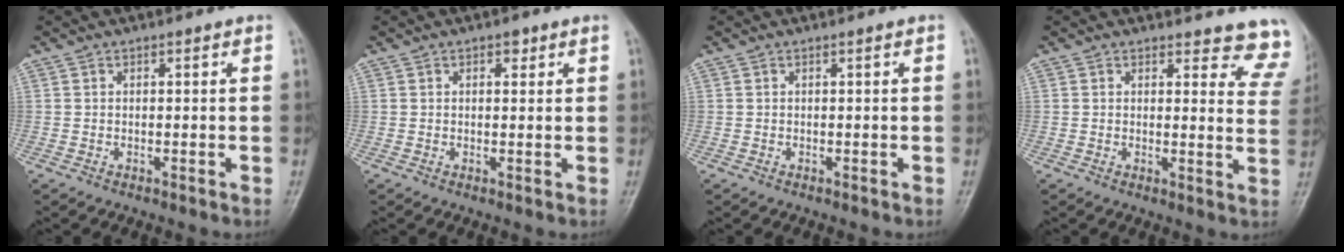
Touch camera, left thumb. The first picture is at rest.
{"total": 1.8, "force": [1.0, 1.0, 1.1], "torque": [-0.005, -0.002, 0.011]}
{"total": 0.0}
{"total": 10.1, "force": [9.6, 3.0, 0.5], "torque": [0.050, -0.082, 0.067]}